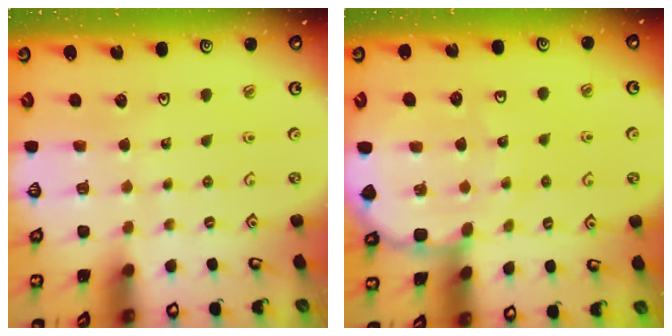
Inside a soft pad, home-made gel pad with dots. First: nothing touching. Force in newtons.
{"total": 8.5, "press": 8.4, "slide": 1.2}